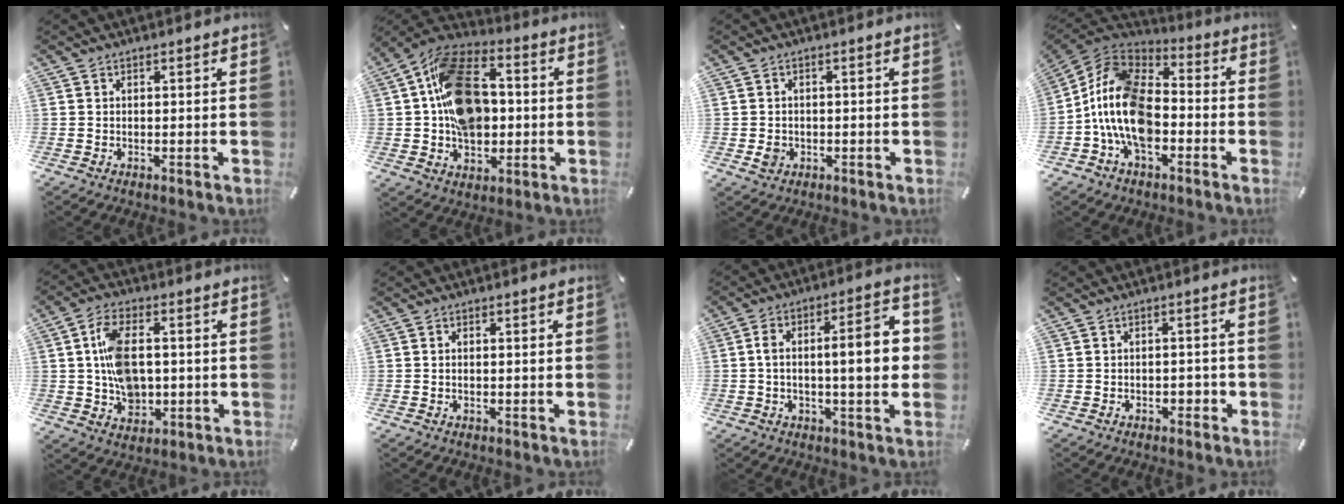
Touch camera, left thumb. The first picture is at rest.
{"total": 19.7, "force": [1.1, 14.4, 13.4], "torque": [-0.226, 0.019, 0.024]}
{"total": 2.7, "force": [-0.6, 2.2, 1.4], "torque": [-0.031, 0.000, -0.013]}
{"total": 17.2, "force": [-5.4, 11.0, 12.1], "torque": [-0.263, 0.023, -0.103]}
{"total": 10.6, "force": [0.6, 7.3, 7.6], "torque": [-0.138, 0.007, 0.011]}
{"total": 0.9, "force": [-0.1, 0.4, 0.8], "torque": [-0.015, 0.002, -0.003]}
{"total": 12.9, "force": [-0.2, 4.1, 12.3], "torque": [-0.179, 0.003, -0.011]}
{"total": 2.1, "force": [-1.3, 1.5, 0.8], "torque": [-0.015, 0.005, -0.026]}